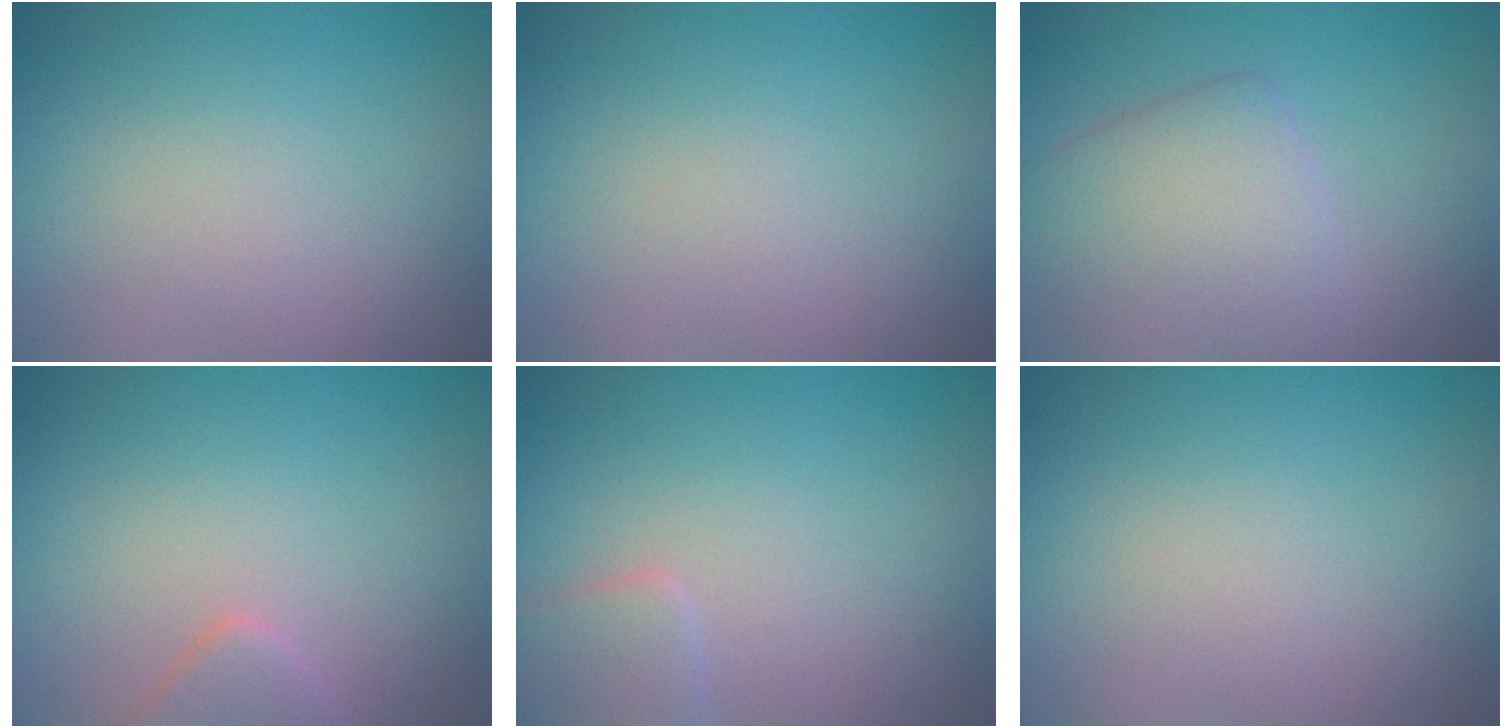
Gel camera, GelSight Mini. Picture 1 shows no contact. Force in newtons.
{"total": 0.0}
{"total": 4.5, "press": 4.5, "slide": 0.2}
{"total": 2.1, "press": 2.1, "slide": 0.2}
{"total": 2.1, "press": 2.0, "slide": 0.2}
{"total": 0.0}